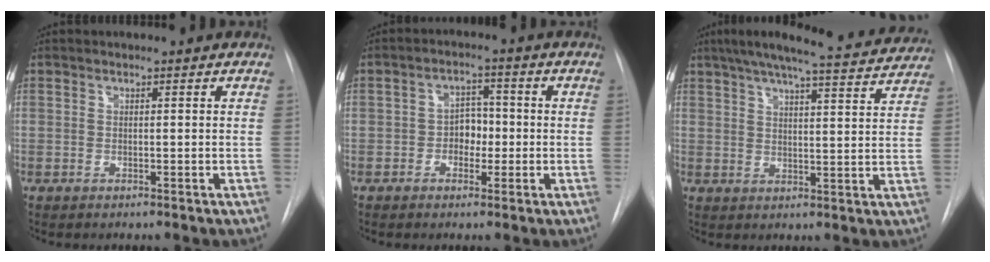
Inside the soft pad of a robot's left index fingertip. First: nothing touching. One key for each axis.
{"total": 4.1, "fx": -1.2, "fy": 2.9, "fz": 2.7, "tx": -0.038, "ty": 0.009, "tz": -0.024}
{"total": 19.9, "fx": 17.8, "fy": 2.4, "fz": 8.6, "tx": -0.135, "ty": -0.003, "tz": 0.220}